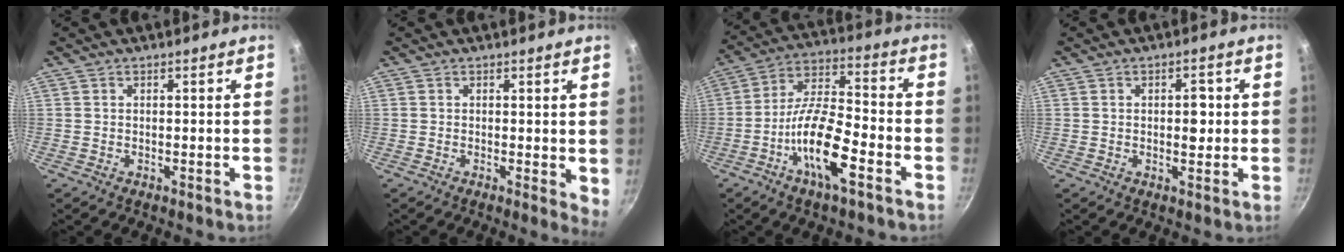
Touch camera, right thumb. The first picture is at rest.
{"total": 2.8, "force": [0.1, 1.0, 2.6], "torque": [-0.029, -0.008, -0.001]}
{"total": 14.0, "force": [-6.2, 4.5, 11.8], "torque": [-0.211, 0.039, -0.123]}
{"total": 3.3, "force": [0.2, 1.9, 2.7], "torque": [-0.024, 0.002, 0.002]}